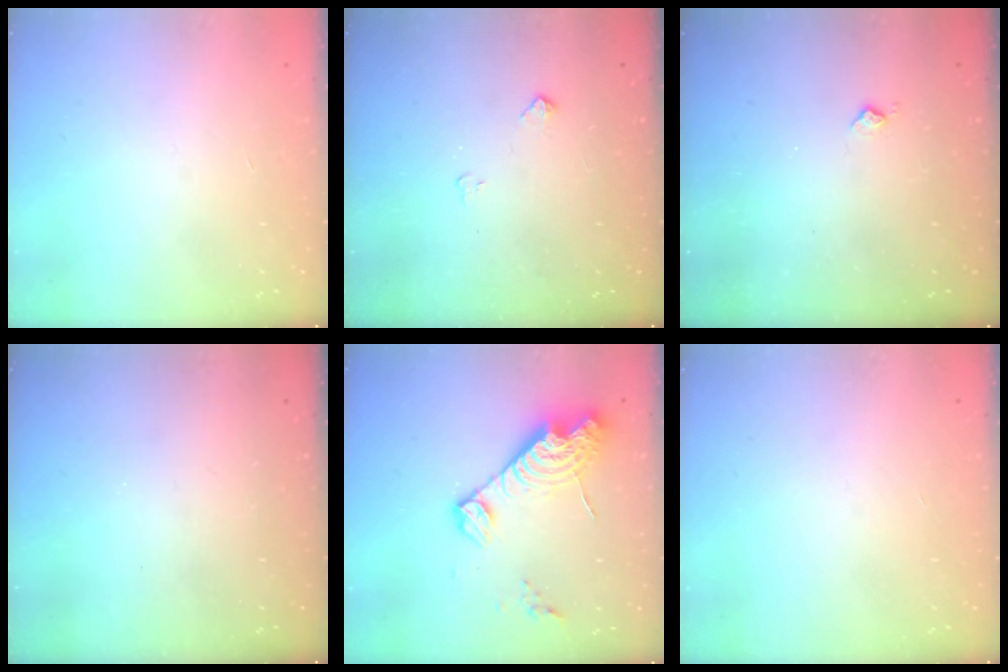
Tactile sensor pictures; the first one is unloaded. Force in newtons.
{"total": 4.0, "press": 3.9, "slide": 0.7}
{"total": 3.8, "press": 3.8, "slide": 0.6}
{"total": 0.0}
{"total": 14.5, "press": 14.5, "slide": 1.1}
{"total": 0.0}